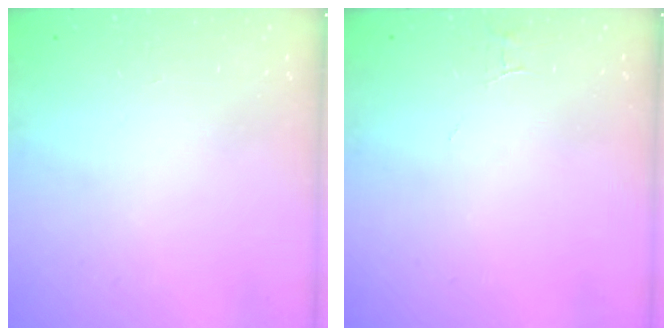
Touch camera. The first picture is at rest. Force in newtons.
{"total": 3.0, "press": 3.0, "slide": 0.2}